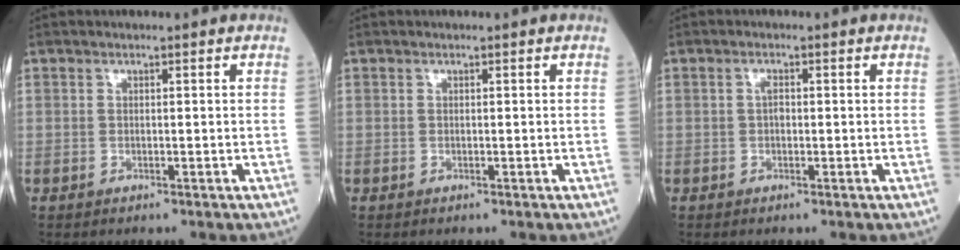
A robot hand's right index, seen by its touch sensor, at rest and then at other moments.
{"total": 0.0}
{"total": 1.2, "force": [0.0, 0.6, 1.1], "torque": [-0.020, 0.003, -0.001]}